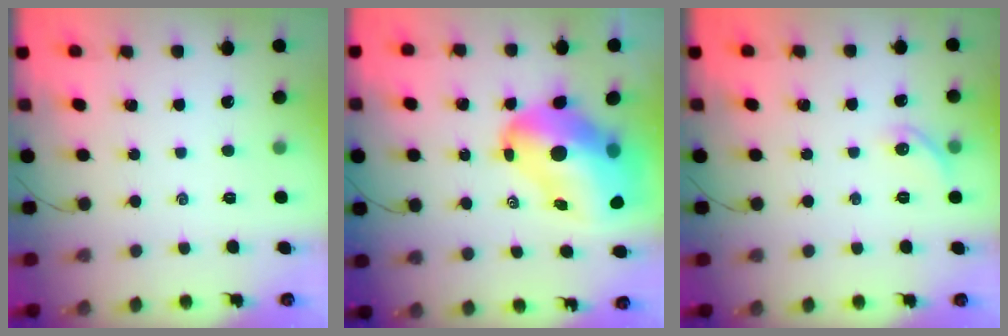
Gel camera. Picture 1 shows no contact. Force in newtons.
{"total": 18.9, "press": 18.1, "slide": 5.5}
{"total": 6.1, "press": 6.0, "slide": 1.0}